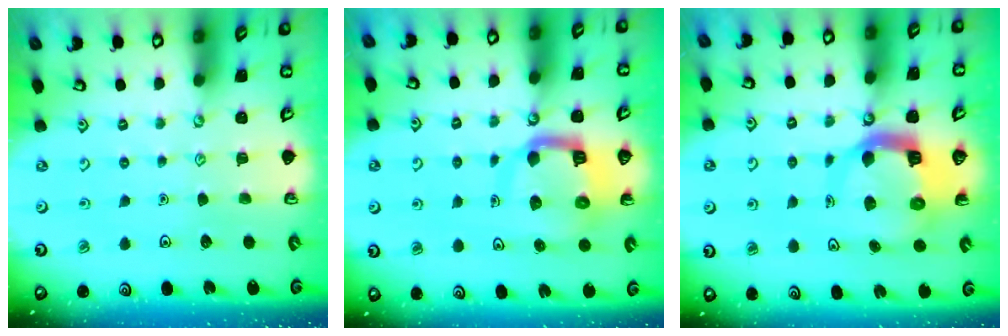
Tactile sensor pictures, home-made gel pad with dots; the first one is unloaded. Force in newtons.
{"total": 10.5, "press": 10.4, "slide": 1.2}
{"total": 8.9, "press": 8.8, "slide": 1.3}